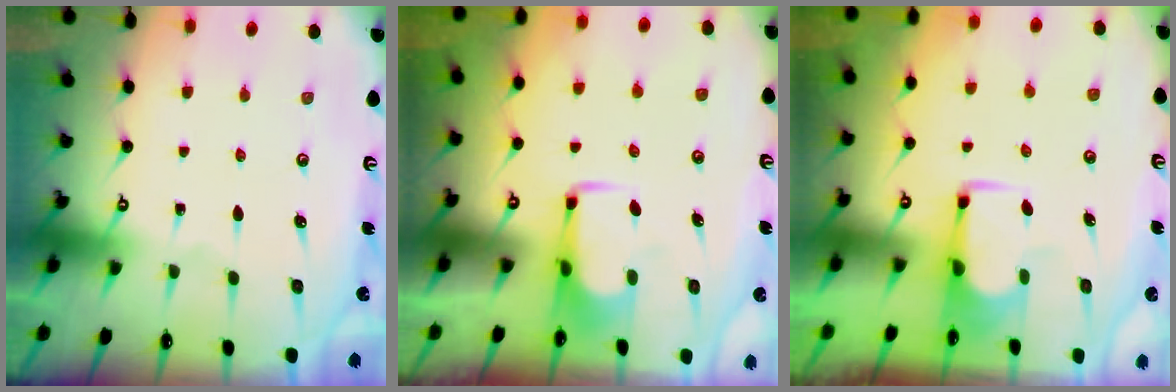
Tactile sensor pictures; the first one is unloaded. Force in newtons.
{"total": 2.0, "press": 2.0, "slide": 0.2}
{"total": 1.6, "press": 1.5, "slide": 0.6}